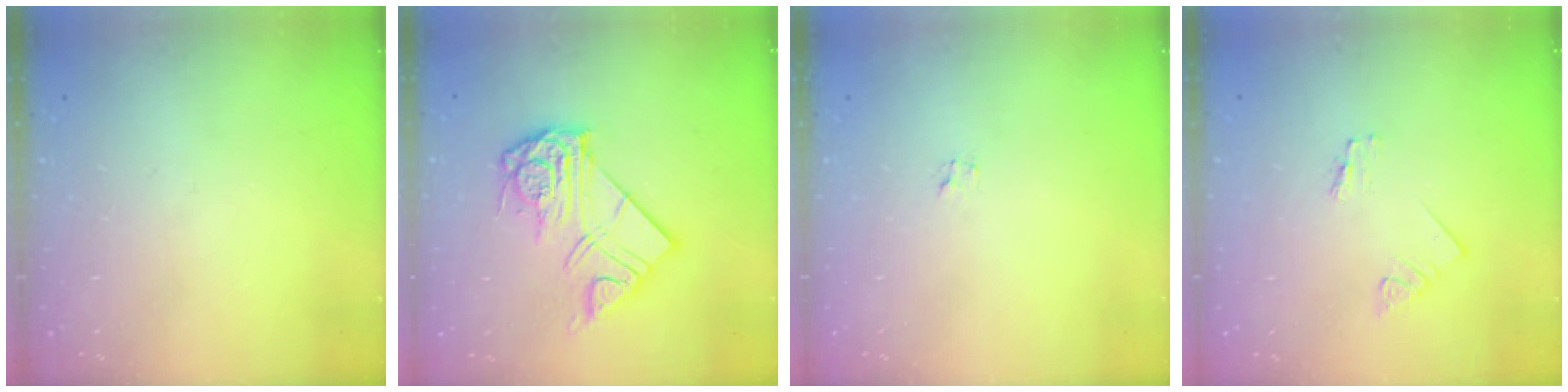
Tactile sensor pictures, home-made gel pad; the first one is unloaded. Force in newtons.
{"total": 13.7, "press": 13.6, "slide": 1.4}
{"total": 1.2, "press": 1.2, "slide": 0.1}
{"total": 1.2, "press": 1.2, "slide": 0.1}